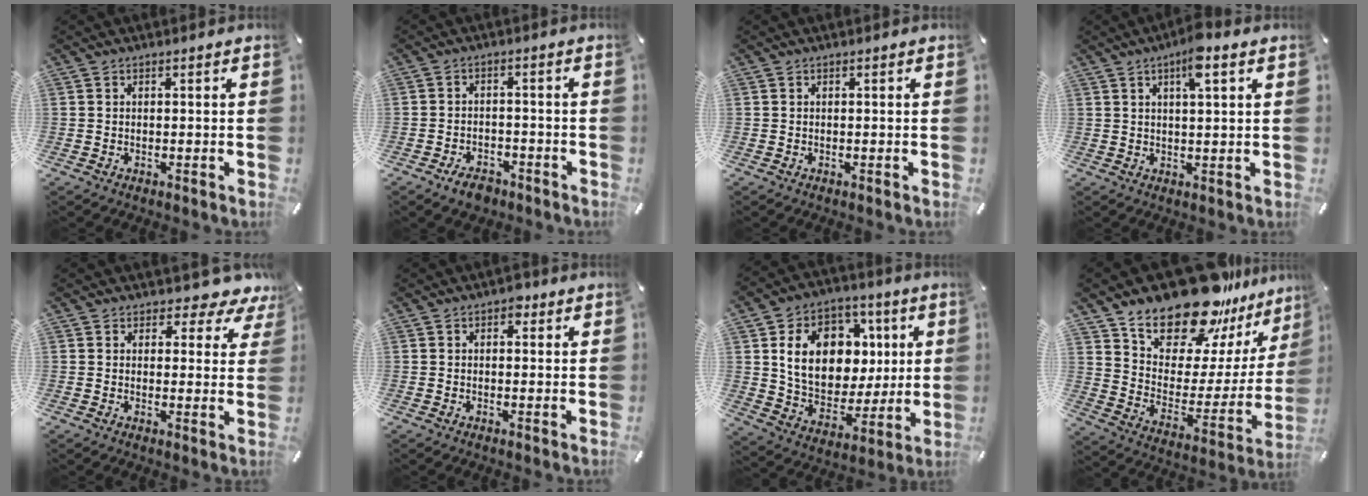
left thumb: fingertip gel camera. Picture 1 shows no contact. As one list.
[{"total": 4.1, "force": [-3.1, 2.3, 1.4], "torque": [-0.027, 0.016, -0.059]}, {"total": 0.0}, {"total": 6.4, "force": [3.6, 1.3, 5.1], "torque": [-0.093, 0.001, 0.057]}, {"total": 4.7, "force": [3.4, 2.9, 1.6], "torque": [-0.006, -0.032, 0.053]}, {"total": 2.3, "force": [1.1, 1.6, 1.3], "torque": [-0.005, -0.003, 0.013]}, {"total": 17.1, "force": [4.4, 13.6, 9.4], "torque": [-0.162, -0.003, 0.092]}, {"total": 22.1, "force": [18.6, 9.5, 7.3], "torque": [-0.115, -0.151, 0.322]}]